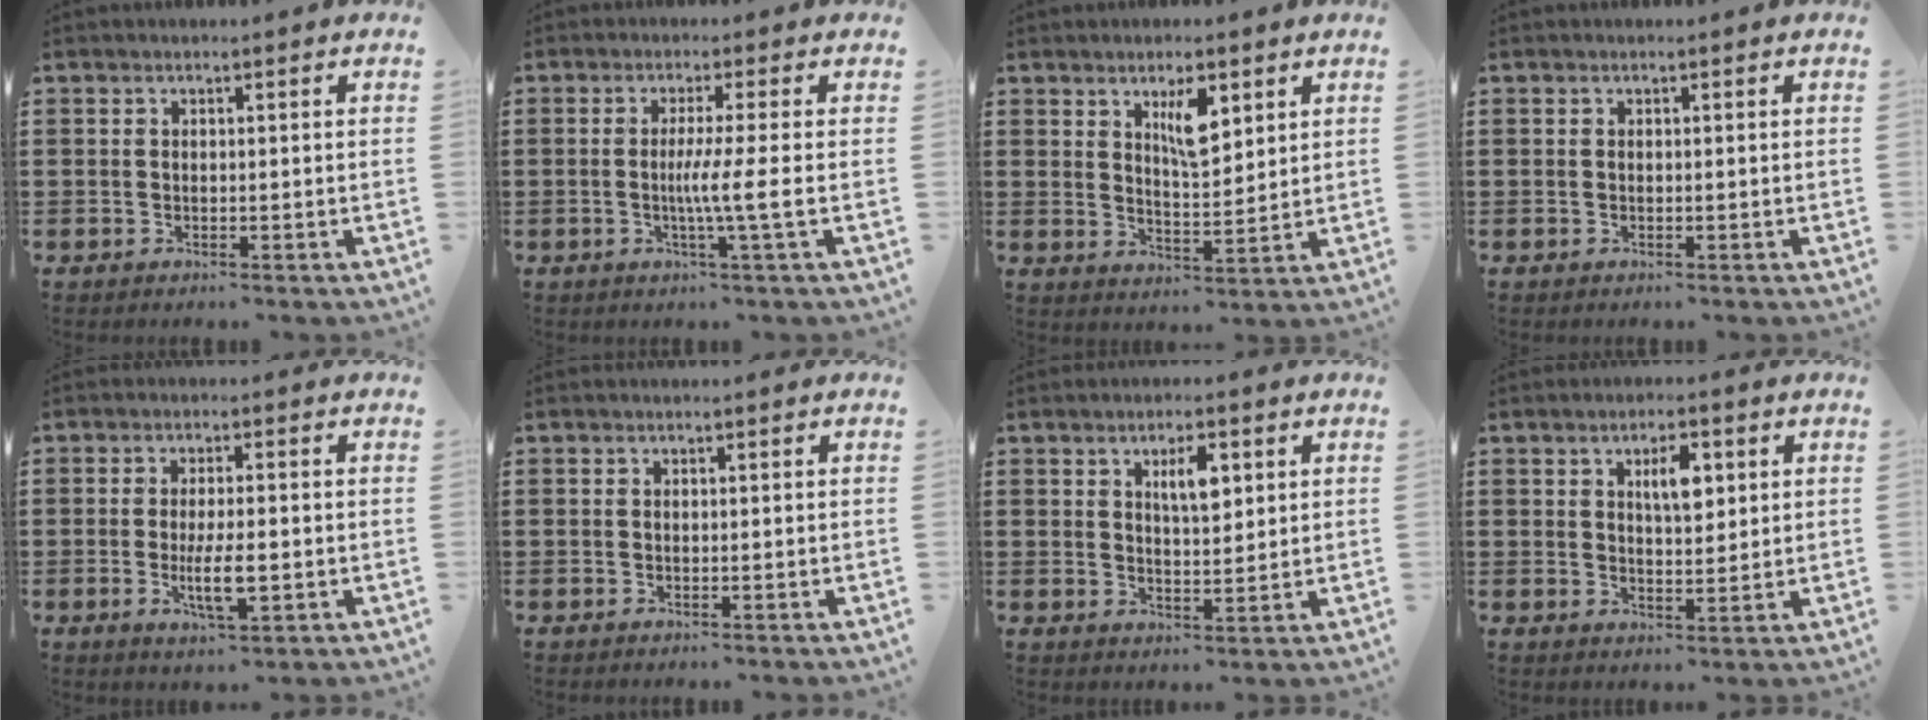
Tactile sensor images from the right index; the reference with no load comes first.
{"total": 5.5, "force": [-0.6, -0.8, 5.4], "torque": [-0.095, -0.012, -0.016]}
{"total": 5.8, "force": [2.9, 1.9, 4.6], "torque": [-0.075, -0.006, 0.045]}
{"total": 0.0}
{"total": 5.4, "force": [-1.1, 1.4, 5.1], "torque": [-0.092, -0.002, -0.019]}
{"total": 0.0}
{"total": 4.5, "force": [1.8, 1.6, 3.8], "torque": [-0.064, 0.001, 0.025]}
{"total": 4.7, "force": [1.8, 1.8, 4.0], "torque": [-0.068, 0.002, 0.025]}